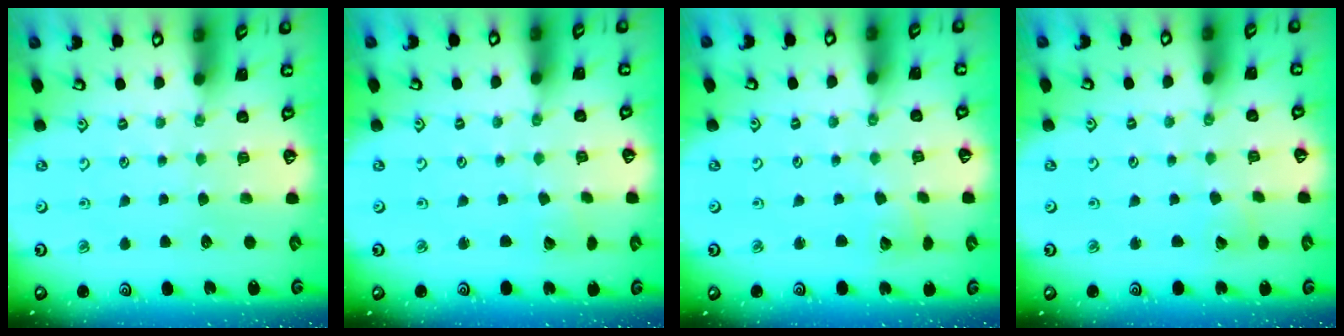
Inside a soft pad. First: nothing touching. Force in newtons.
{"total": 1.8, "press": 1.8, "slide": 0.1}
{"total": 2.3, "press": 2.3, "slide": 0.4}
{"total": 2.6, "press": 2.6, "slide": 0.3}